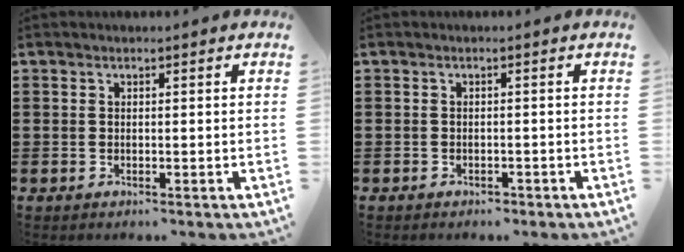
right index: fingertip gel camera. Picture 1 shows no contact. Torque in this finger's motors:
{"motor_torque": [-0.01, -0.03, -0.02, 0.00]}